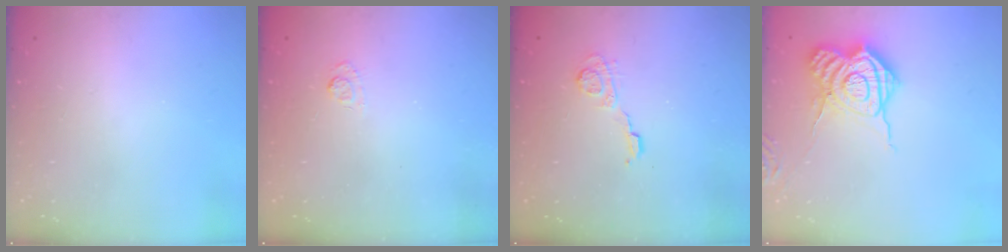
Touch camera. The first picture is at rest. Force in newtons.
{"total": 2.7, "press": 2.3, "slide": 1.5}
{"total": 4.9, "press": 4.9, "slide": 0.3}
{"total": 15.9, "press": 15.9, "slide": 1.0}